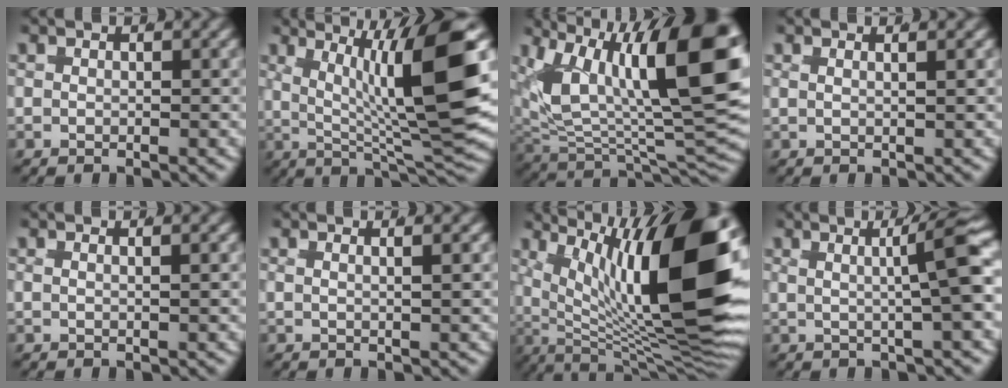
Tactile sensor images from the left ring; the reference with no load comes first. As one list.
[{"total": 12.9, "force": [2.2, 5.2, 11.5], "torque": [-0.162, -0.004, 0.030]}, {"total": 15.4, "force": [1.3, 7.9, 13.2], "torque": [-0.203, -0.020, 0.023]}, {"total": 1.1, "force": [0.7, 0.0, 0.9], "torque": [-0.009, 0.001, 0.010]}, {"total": 0.8, "force": [0.6, 0.0, 0.6], "torque": [-0.005, 0.000, 0.008]}, {"total": 1.5, "force": [1.0, 0.1, 1.1], "torque": [-0.011, 0.003, 0.013]}, {"total": 17.2, "force": [1.8, 7.7, 15.3], "torque": [-0.208, -0.006, 0.027]}, {"total": 6.1, "force": [1.7, 2.0, 5.5], "torque": [-0.072, 0.020, 0.014]}]